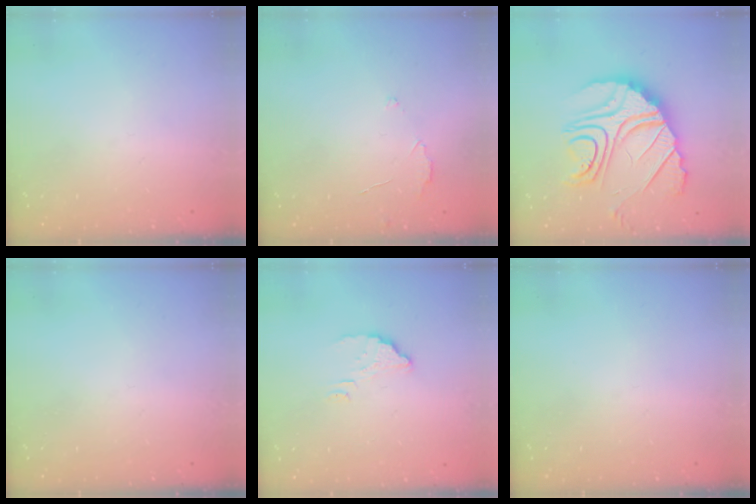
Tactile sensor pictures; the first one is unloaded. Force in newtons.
{"total": 2.6, "press": 2.6, "slide": 0.2}
{"total": 21.8, "press": 21.7, "slide": 2.1}
{"total": 0.0}
{"total": 2.5, "press": 2.5, "slide": 0.2}
{"total": 0.0}